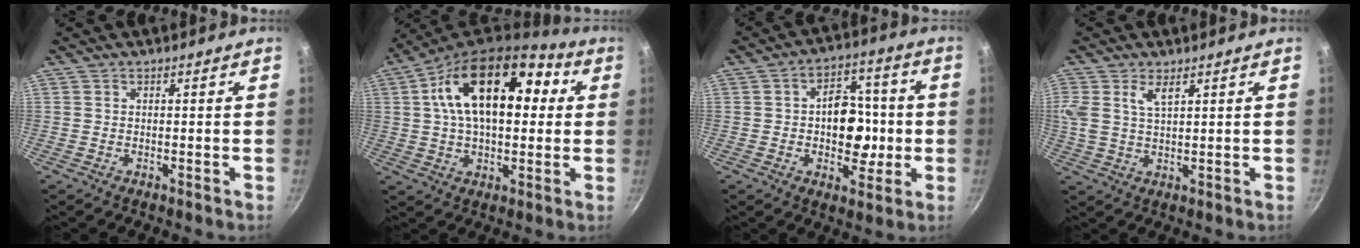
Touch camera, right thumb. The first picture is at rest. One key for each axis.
{"total": 21.6, "fx": 4.7, "fy": 12.1, "fz": 17.3, "tx": -0.266, "ty": 0.027, "tz": 0.064}
{"total": 12.4, "fx": -0.7, "fy": 8.1, "fz": 9.3, "tx": -0.087, "ty": 0.025, "tz": -0.010}
{"total": 5.1, "fx": 2.3, "fy": 2.1, "fz": 3.9, "tx": -0.089, "ty": -0.001, "tz": 0.055}